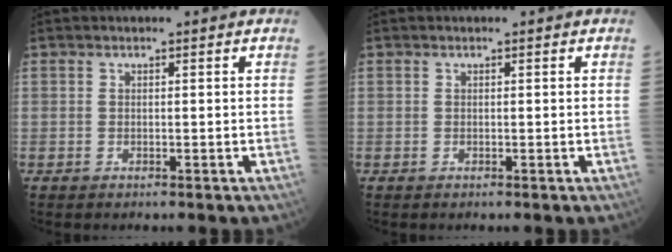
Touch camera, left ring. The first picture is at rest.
{"total": 0.0}